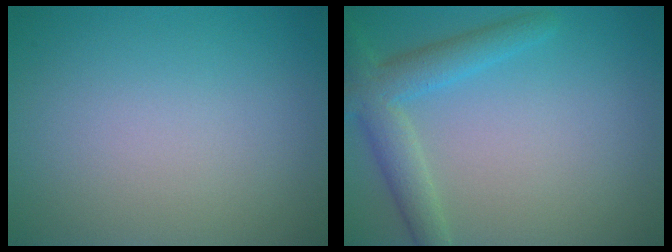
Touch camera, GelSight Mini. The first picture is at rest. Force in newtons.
{"total": 4.0, "press": 4.0, "slide": 0.3}